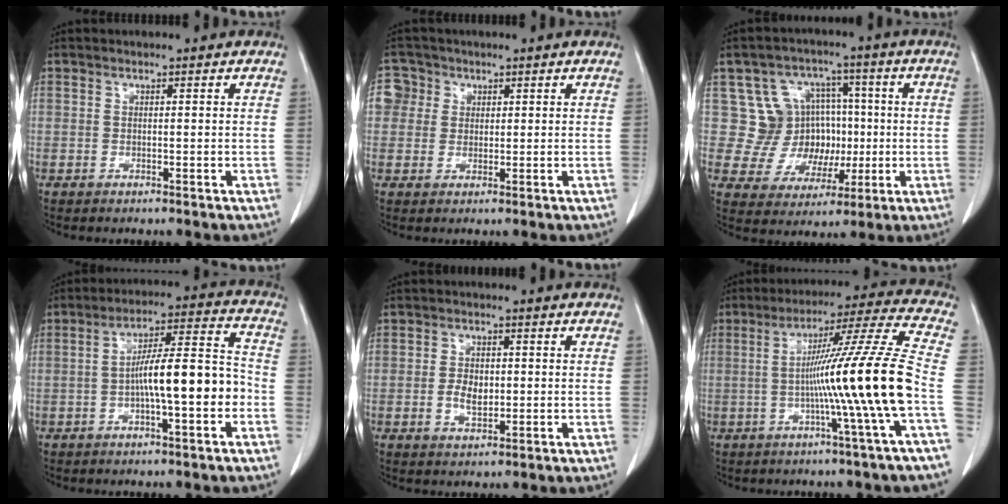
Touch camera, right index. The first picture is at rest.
{"total": 3.8, "force": [1.0, 3.7, 0.1], "torque": [0.008, 0.011, 0.018]}
{"total": 10.9, "force": [1.2, 10.0, 4.2], "torque": [-0.059, 0.043, 0.043]}
{"total": 11.1, "force": [-2.9, 1.5, 10.6], "torque": [-0.178, 0.028, -0.048]}
{"total": 3.6, "force": [-0.4, 2.2, 2.8], "torque": [-0.053, 0.001, -0.004]}
{"total": 16.4, "force": [-3.0, -3.4, 15.7], "torque": [-0.245, -0.002, -0.056]}